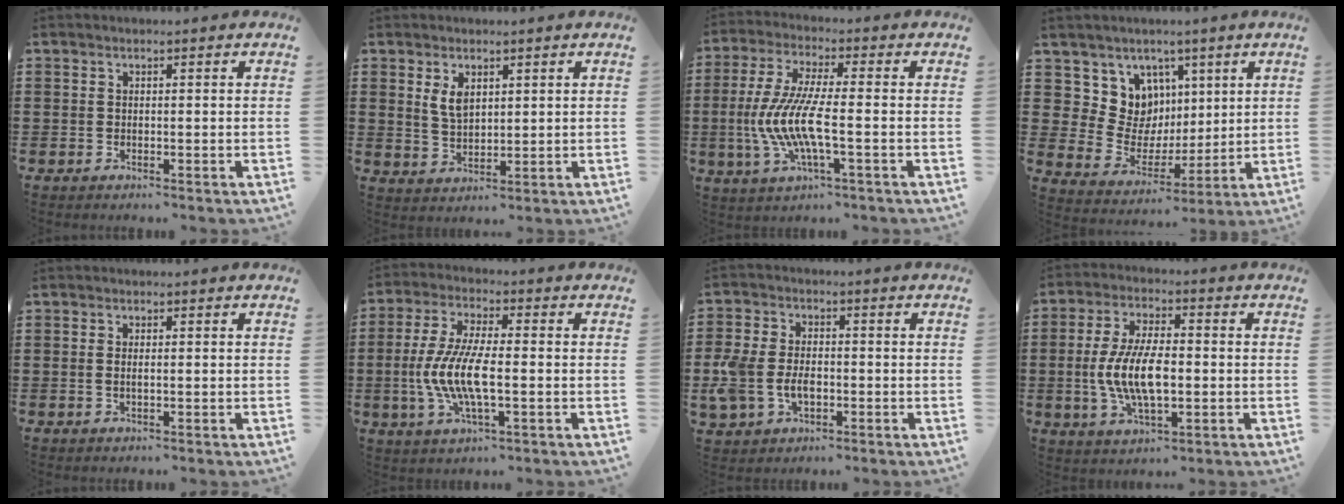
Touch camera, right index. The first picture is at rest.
{"total": 3.6, "force": [1.8, 1.9, 2.5], "torque": [-0.054, 0.006, 0.032]}
{"total": 9.5, "force": [-2.2, 2.1, 9.0], "torque": [-0.209, -0.020, -0.052]}
{"total": 9.0, "force": [2.9, 8.3, 1.7], "torque": [-0.068, -0.027, 0.060]}
{"total": 1.1, "force": [-0.1, 0.3, 1.1], "torque": [-0.021, 0.000, -0.002]}
{"total": 9.0, "force": [-2.1, 2.9, 8.3], "torque": [-0.190, -0.013, -0.047]}
{"total": 6.2, "force": [-1.3, 4.4, 4.2], "torque": [-0.114, 0.000, -0.031]}
{"total": 10.1, "force": [-1.2, 4.4, 9.0], "torque": [-0.197, -0.005, -0.027]}